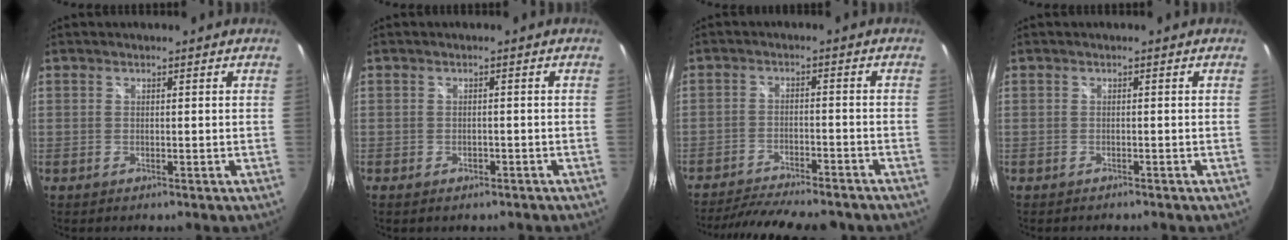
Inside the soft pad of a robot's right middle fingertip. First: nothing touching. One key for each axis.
{"total": 2.1, "fx": -1.5, "fy": 1.2, "fz": 0.9, "tx": -0.016, "ty": -0.005, "tz": -0.019}
{"total": 16.3, "fx": -14.1, "fy": 3.3, "fz": 7.5, "tx": -0.146, "ty": -0.020, "tz": -0.205}
{"total": 1.0, "fx": -1.0, "fy": 0.2, "fz": 0.2, "tx": -0.006, "ty": -0.004, "tz": -0.014}